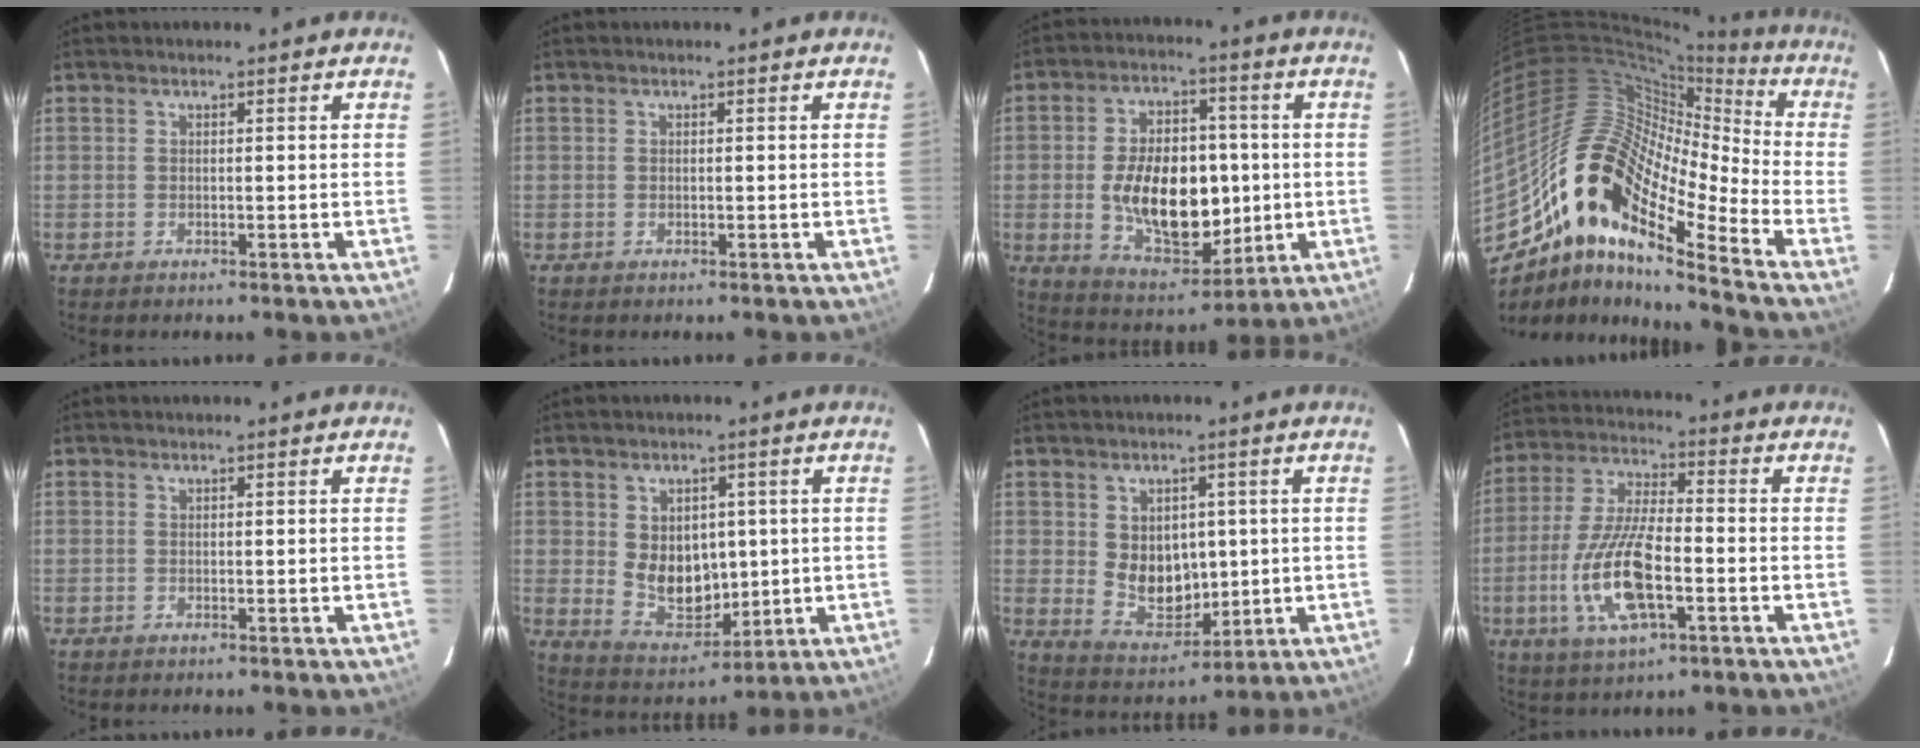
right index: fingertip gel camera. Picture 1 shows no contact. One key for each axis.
{"total": 0.0}
{"total": 17.9, "fx": -1.4, "fy": 10.9, "fz": 14.1, "tx": -0.256, "ty": 0.010, "tz": 0.000}
{"total": 18.6, "fx": -10.6, "fy": 5.8, "fz": 14.2, "tx": -0.224, "ty": -0.011, "tz": -0.221}
{"total": 0.0}
{"total": 10.0, "fx": 0.9, "fy": 7.6, "fz": 6.4, "tx": -0.115, "ty": -0.007, "tz": 0.041}
{"total": 9.1, "fx": 1.0, "fy": 7.2, "fz": 5.6, "tx": -0.100, "ty": -0.005, "tz": 0.040}
{"total": 14.8, "fx": -4.4, "fy": 5.4, "fz": 13.1, "tx": -0.280, "ty": -0.007, "tz": -0.083}